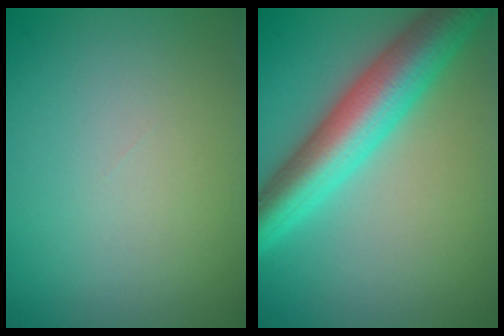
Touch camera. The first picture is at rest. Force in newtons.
{"total": 8.1, "press": 8.1, "slide": 0.3}